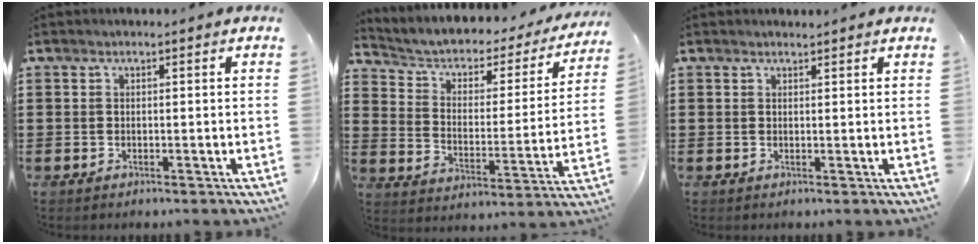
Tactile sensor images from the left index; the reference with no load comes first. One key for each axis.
{"total": 3.3, "fx": 2.0, "fy": 2.2, "fz": 1.4, "tx": -0.046, "ty": -0.021, "tz": 0.022}
{"total": 0.9, "fx": 0.9, "fy": 0.0, "fz": 0.2, "tx": -0.005, "ty": -0.001, "tz": 0.018}